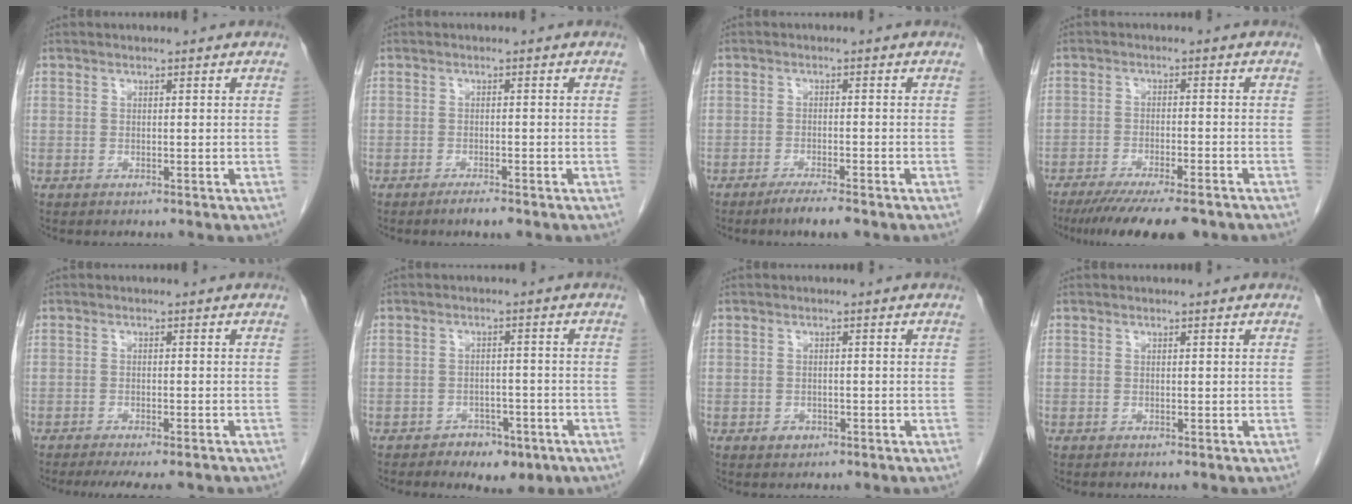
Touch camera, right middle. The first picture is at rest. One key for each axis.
{"total": 2.1, "fx": -1.6, "fy": 0.2, "fz": 1.4, "tx": -0.026, "ty": -0.003, "tz": -0.025}
{"total": 3.7, "fx": -2.8, "fy": 0.2, "fz": 2.4, "tx": -0.043, "ty": -0.007, "tz": -0.048}
{"total": 12.9, "fx": -10.4, "fy": 1.9, "fz": 7.4, "tx": -0.110, "ty": -0.025, "tz": -0.157}
{"total": 8.5, "fx": -7.2, "fy": 1.6, "fz": 4.2, "tx": -0.052, "ty": -0.013, "tz": -0.097}
{"total": 5.4, "fx": -3.5, "fy": 3.1, "fz": 2.7, "tx": -0.031, "ty": 0.008, "tz": -0.044}
{"total": 1.4, "fx": -0.7, "fy": 1.1, "fz": 0.5, "tx": -0.005, "ty": 0.004, "tz": -0.005}
{"total": 0.0}